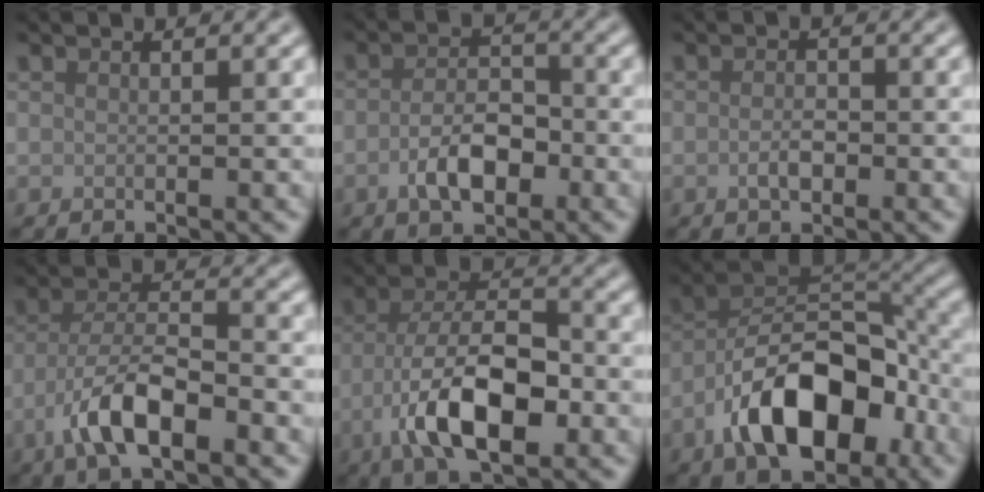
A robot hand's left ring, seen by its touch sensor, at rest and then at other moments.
{"total": 4.1, "force": [-1.6, 2.1, 3.1], "torque": [-0.057, 0.003, -0.032]}
{"total": 1.6, "force": [-0.6, 0.8, 1.3], "torque": [-0.026, 0.000, -0.013]}
{"total": 6.5, "force": [-3.5, 2.3, 5.0], "torque": [-0.097, 0.006, -0.070]}
{"total": 9.3, "force": [-3.8, 3.8, 7.5], "torque": [-0.137, 0.008, -0.076]}
{"total": 11.3, "force": [-5.7, 5.7, 7.9], "torque": [-0.128, 0.014, -0.107]}